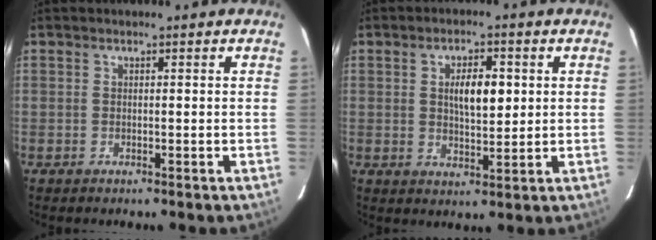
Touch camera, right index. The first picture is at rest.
{"total": 6.1, "force": [1.3, 2.2, 5.5], "torque": [-0.092, 0.005, 0.025]}